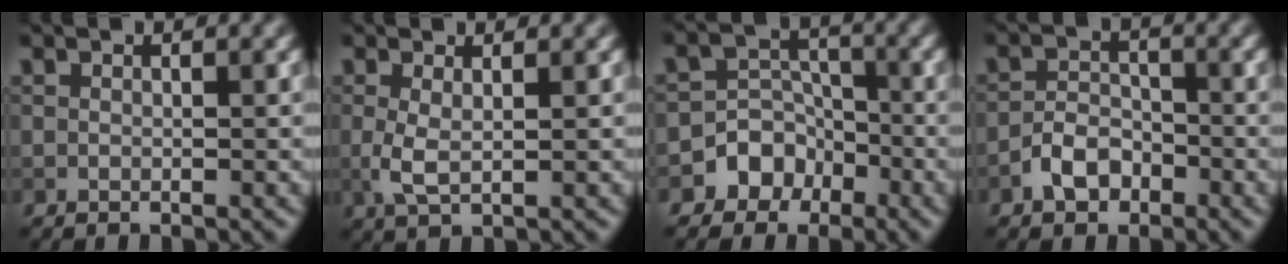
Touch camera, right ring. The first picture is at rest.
{"total": 2.1, "force": [0.2, 0.7, 2.0], "torque": [-0.047, -0.002, 0.003]}
{"total": 5.3, "force": [-2.9, 4.3, 0.5], "torque": [0.031, 0.007, -0.072]}
{"total": 2.9, "force": [-1.8, 1.9, 1.3], "torque": [-0.021, 0.009, -0.037]}